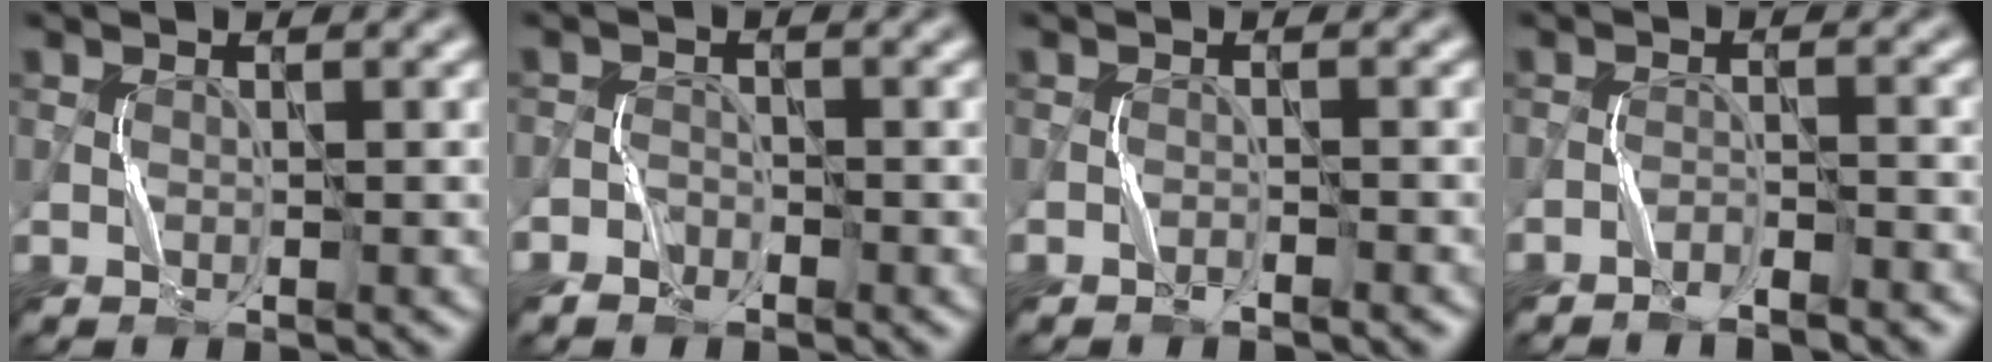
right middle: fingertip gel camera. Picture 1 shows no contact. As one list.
[{"total": 1.3, "force": [-1.1, 0.7, 0.1], "torque": [-0.004, 0.007, -0.022]}, {"total": 0.9, "force": [-0.8, 0.0, 0.2], "torque": [-0.008, 0.004, -0.013]}, {"total": 2.3, "force": [-2.2, 0.1, 0.6], "torque": [-0.018, 0.006, -0.034]}]